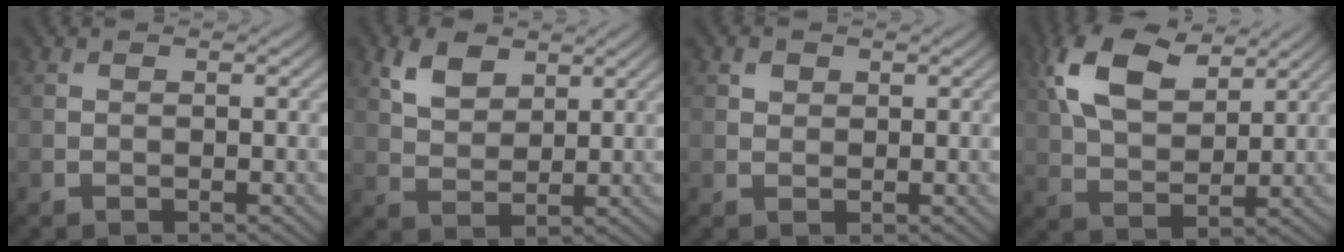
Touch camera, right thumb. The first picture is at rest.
{"total": 4.8, "force": [2.8, 2.8, 2.7], "torque": [-0.058, -0.002, 0.055]}
{"total": 1.0, "force": [0.6, 0.8, 0.3], "torque": [-0.005, 0.000, 0.008]}
{"total": 11.4, "force": [5.5, 6.1, 7.9], "torque": [-0.192, 0.019, 0.110]}